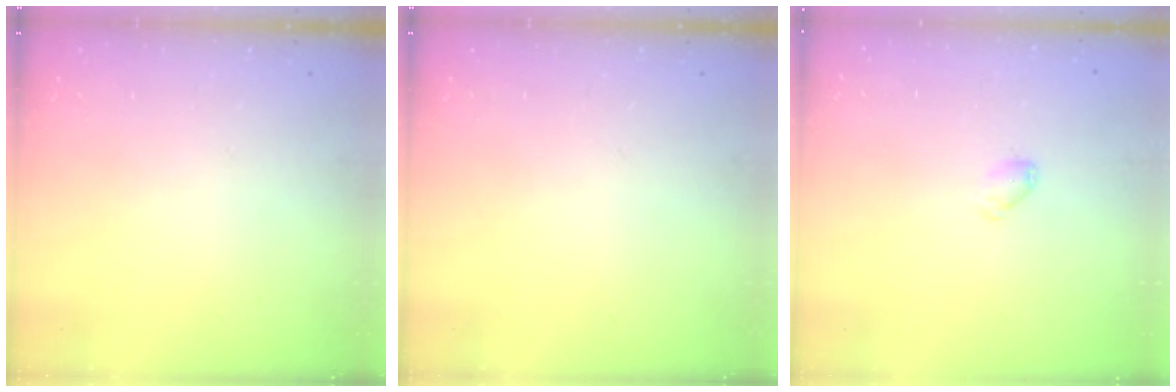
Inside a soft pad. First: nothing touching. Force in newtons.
{"total": 0.0}
{"total": 4.4, "press": 4.4, "slide": 0.7}